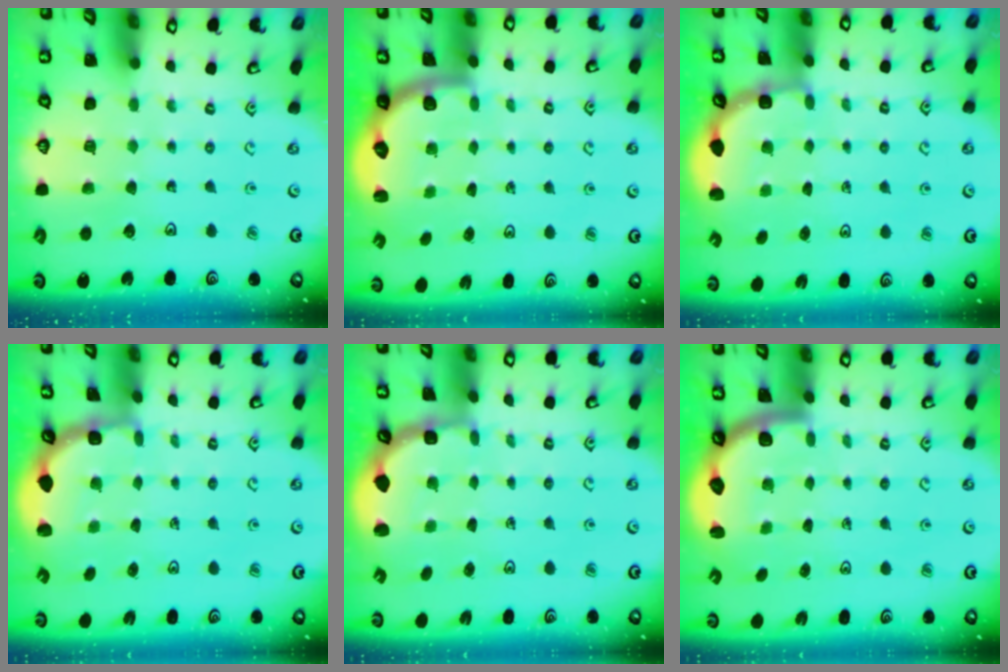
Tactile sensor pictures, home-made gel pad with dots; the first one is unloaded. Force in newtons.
{"total": 2.6, "press": 1.9, "slide": 1.7}
{"total": 2.9, "press": 2.4, "slide": 1.8}
{"total": 2.5, "press": 1.9, "slide": 1.6}
{"total": 2.6, "press": 2.0, "slide": 1.7}
{"total": 2.6, "press": 2.3, "slide": 1.2}